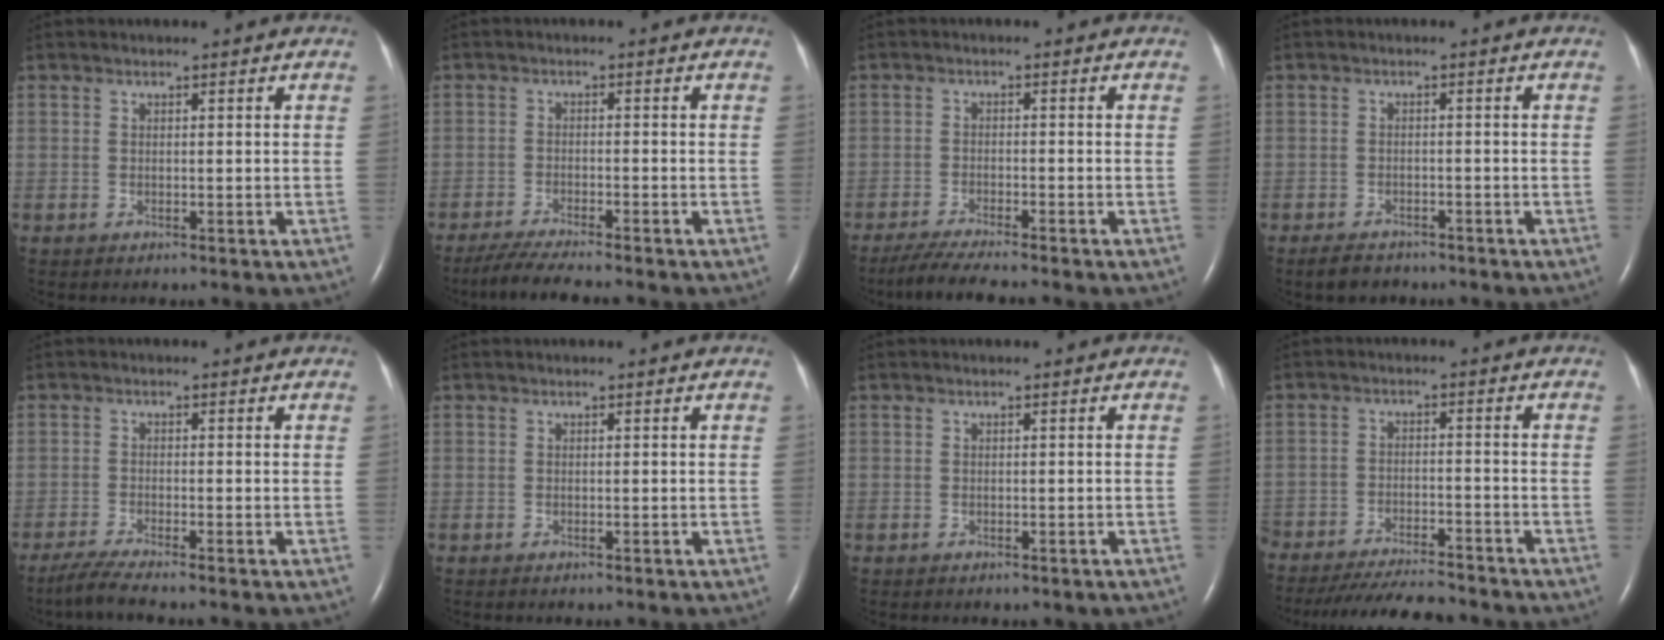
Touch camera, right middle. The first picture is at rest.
{"total": 6.9, "force": [-6.0, -0.1, 3.4], "torque": [-0.059, -0.024, -0.102]}
{"total": 6.7, "force": [-5.8, -0.2, 3.4], "torque": [-0.058, -0.023, -0.099]}
{"total": 3.6, "force": [-2.9, 1.7, 1.2], "torque": [-0.029, -0.003, -0.040]}
{"total": 3.6, "force": [-3.0, -0.5, 1.8], "torque": [-0.046, -0.013, -0.062]}
{"total": 0.0}
{"total": 0.0}
{"total": 13.4, "force": [-12.3, 1.9, 5.0], "torque": [-0.083, -0.022, -0.183]}